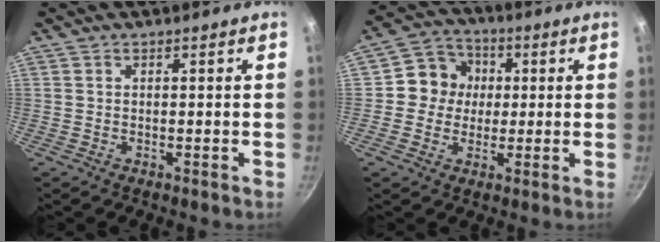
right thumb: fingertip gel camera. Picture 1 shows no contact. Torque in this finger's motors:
{"motor_torque": [-0.35, 0.30, 0.46, -0.34, 0.01]}